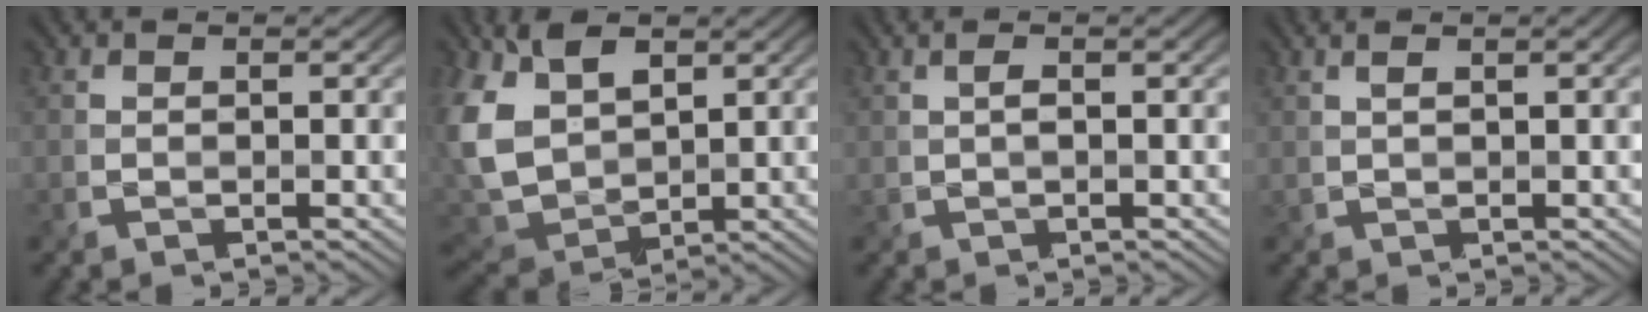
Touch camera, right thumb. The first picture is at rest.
{"total": 11.3, "force": [3.7, 7.6, 7.5], "torque": [-0.207, -0.002, 0.074]}
{"total": 1.8, "force": [0.3, 0.4, 1.8], "torque": [-0.038, 0.005, 0.003]}
{"total": 2.7, "force": [1.4, 0.5, 2.3], "torque": [-0.043, 0.005, 0.026]}